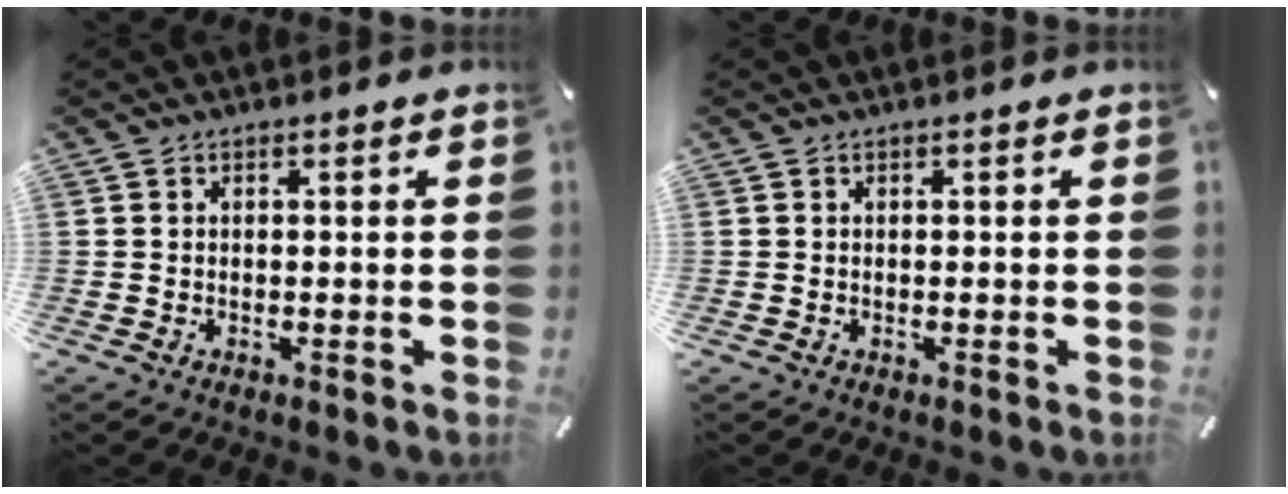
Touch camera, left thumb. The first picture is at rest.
{"total": 0.0}